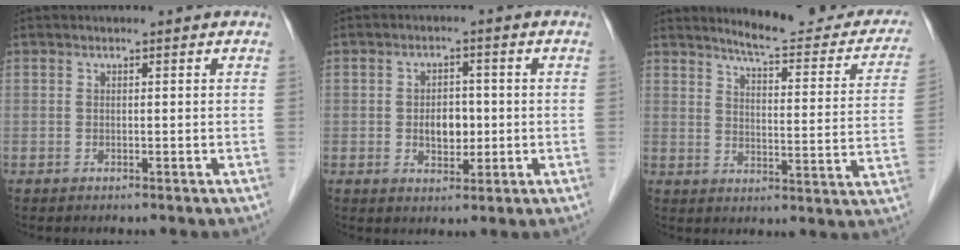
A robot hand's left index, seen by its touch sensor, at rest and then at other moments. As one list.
[{"total": 4.5, "force": [-0.4, 3.0, 3.4], "torque": [-0.055, 0.006, -0.001]}, {"total": 16.4, "force": [15.0, 2.8, 6.1], "torque": [-0.060, -0.046, 0.171]}]